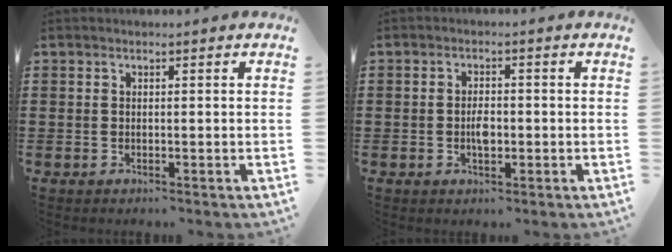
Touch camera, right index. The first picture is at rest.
{"total": 2.9, "force": [-0.5, 1.3, 2.6], "torque": [-0.048, 0.002, -0.008]}